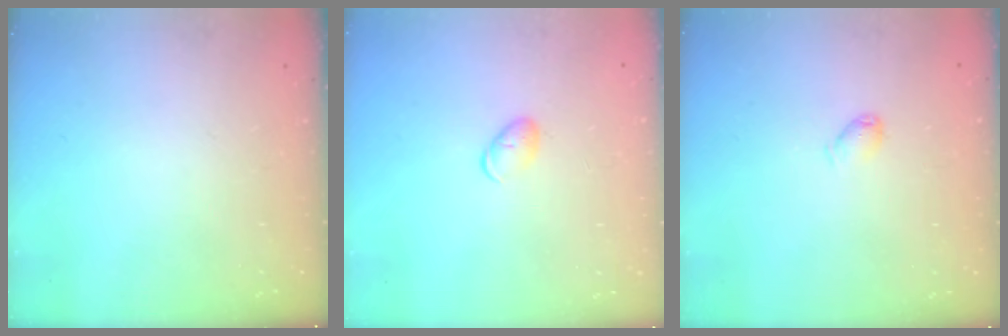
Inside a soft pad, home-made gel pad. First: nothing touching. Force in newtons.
{"total": 5.2, "press": 5.2, "slide": 0.6}
{"total": 3.0, "press": 3.0, "slide": 0.4}